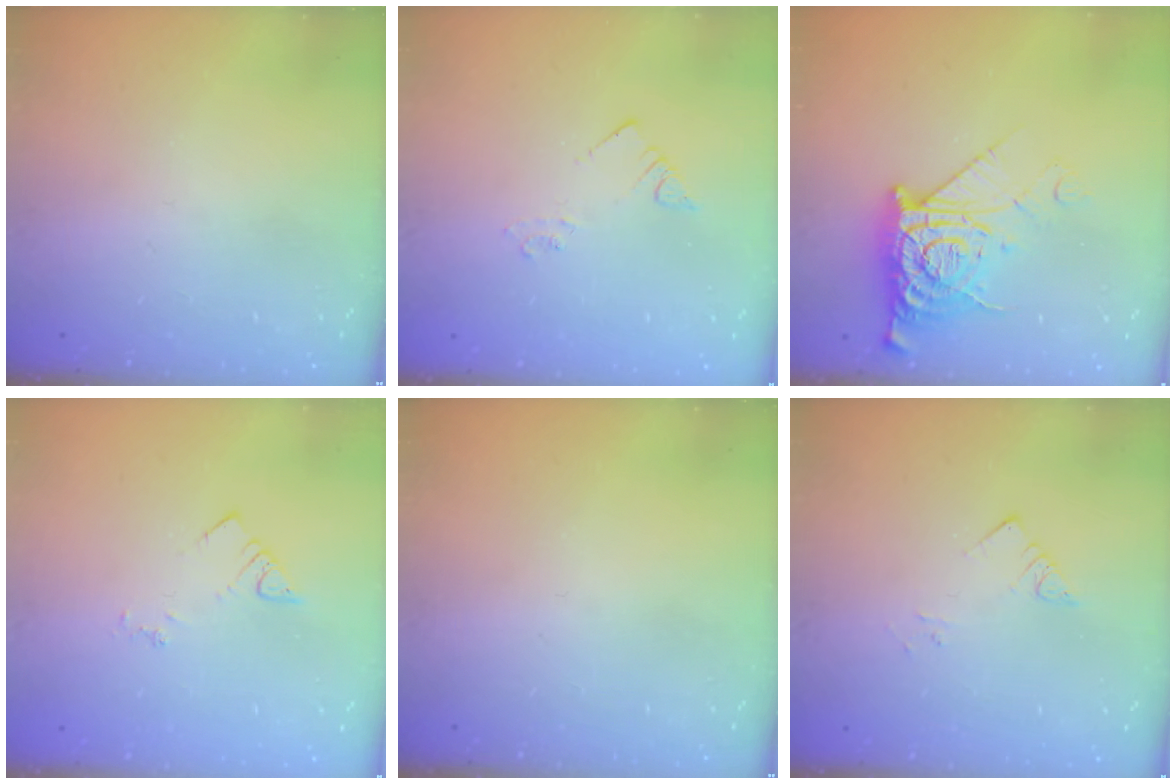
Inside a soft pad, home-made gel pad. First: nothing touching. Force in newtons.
{"total": 2.2, "press": 2.2, "slide": 0.1}
{"total": 11.7, "press": 11.6, "slide": 1.4}
{"total": 3.2, "press": 3.1, "slide": 0.5}
{"total": 0.0}
{"total": 3.3, "press": 3.3, "slide": 0.2}